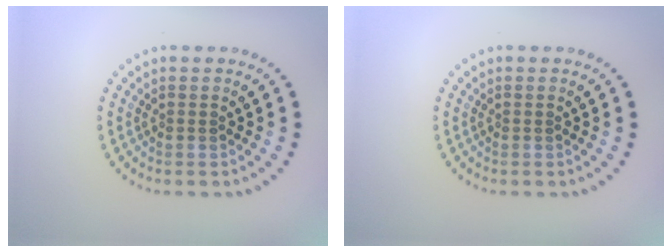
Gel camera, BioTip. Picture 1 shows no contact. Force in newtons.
{"total": 0.0}